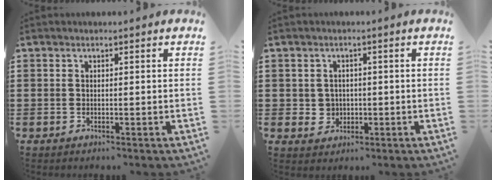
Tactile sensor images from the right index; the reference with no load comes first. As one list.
[{"total": 2.5, "force": [-0.1, 2.5, 0.6], "torque": [-0.022, 0.008, -0.005]}]